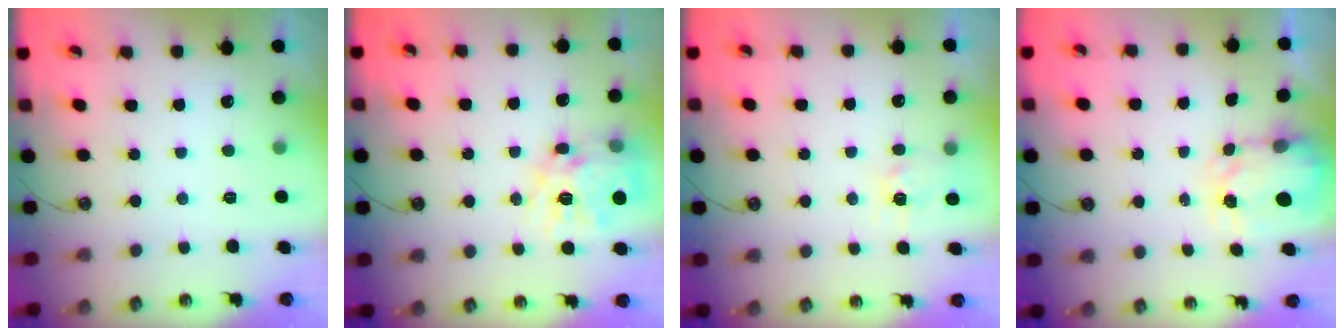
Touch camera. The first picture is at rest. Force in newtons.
{"total": 15.4, "press": 15.3, "slide": 1.3}
{"total": 4.7, "press": 4.7, "slide": 0.5}
{"total": 3.6, "press": 3.6, "slide": 0.6}